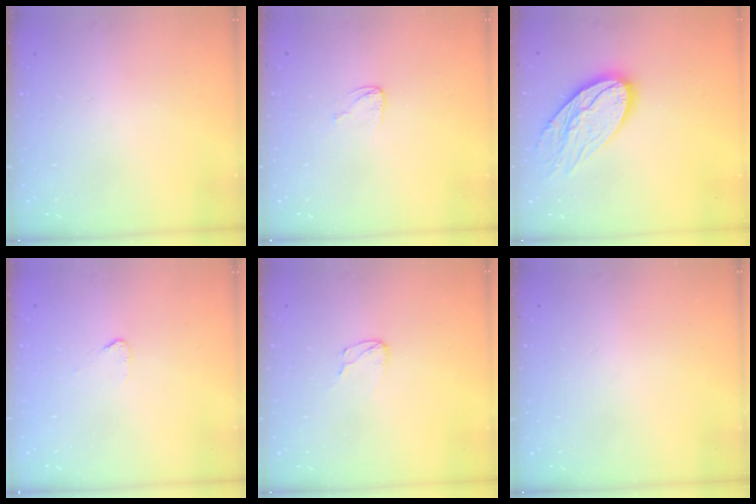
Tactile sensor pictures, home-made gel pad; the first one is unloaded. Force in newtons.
{"total": 3.4, "press": 3.4, "slide": 0.3}
{"total": 18.1, "press": 18.0, "slide": 1.7}
{"total": 2.6, "press": 2.6, "slide": 0.2}
{"total": 3.3, "press": 3.3, "slide": 0.3}
{"total": 0.0}